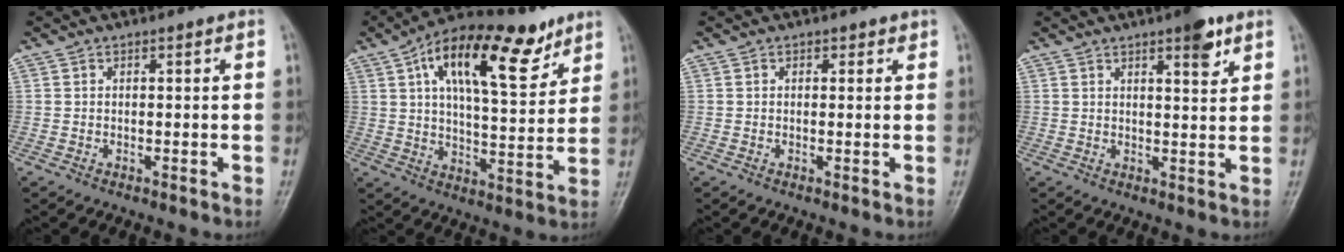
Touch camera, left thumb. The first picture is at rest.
{"total": 19.1, "force": [10.0, 8.0, 14.1], "torque": [-0.190, -0.021, 0.161]}
{"total": 1.0, "force": [0.6, 0.8, 0.3], "torque": [0.010, -0.002, 0.003]}
{"total": 5.3, "force": [3.3, 1.6, 3.9], "torque": [-0.043, -0.017, 0.042]}